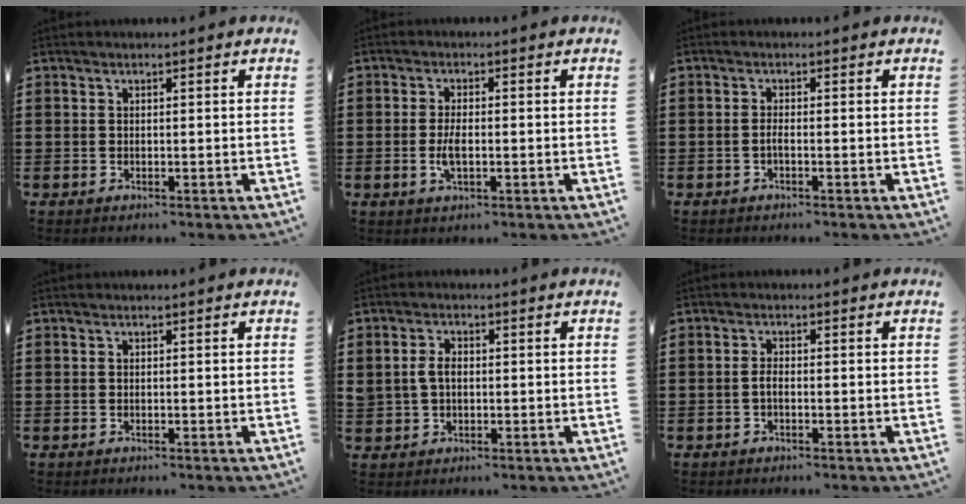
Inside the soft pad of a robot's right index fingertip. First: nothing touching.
{"total": 3.3, "force": [-0.6, 1.2, 3.0], "torque": [-0.069, -0.003, -0.016]}
{"total": 1.2, "force": [-0.7, 0.1, 1.0], "torque": [-0.026, -0.005, -0.015]}
{"total": 0.0}
{"total": 3.0, "force": [0.1, 2.1, 2.2], "torque": [-0.054, 0.006, -0.002]}
{"total": 1.4, "force": [-0.6, 0.5, 1.2], "torque": [-0.031, -0.002, -0.014]}